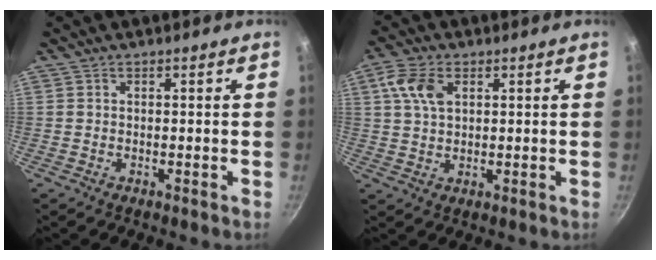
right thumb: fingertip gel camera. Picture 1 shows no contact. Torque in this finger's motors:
{"motor_torque": [0.94, 0.87, 0.46, 0.67, 0.25]}